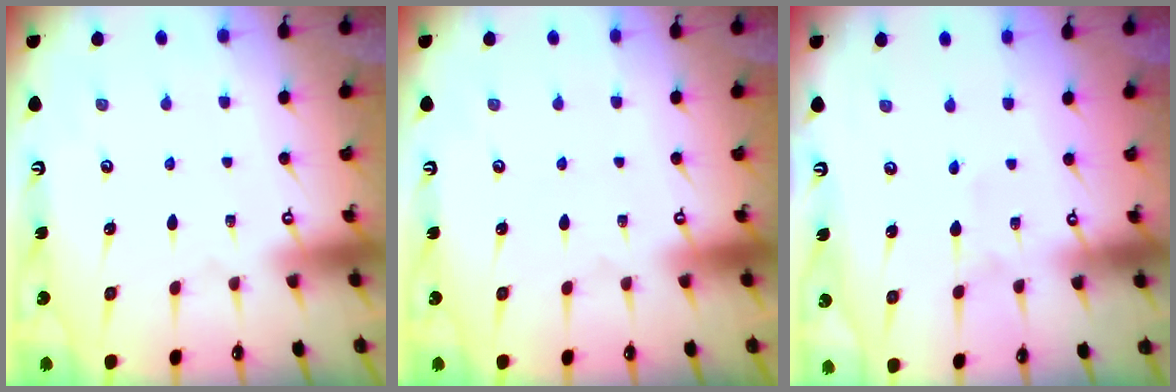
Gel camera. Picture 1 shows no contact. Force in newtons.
{"total": 0.0}
{"total": 2.1, "press": 2.1, "slide": 0.2}